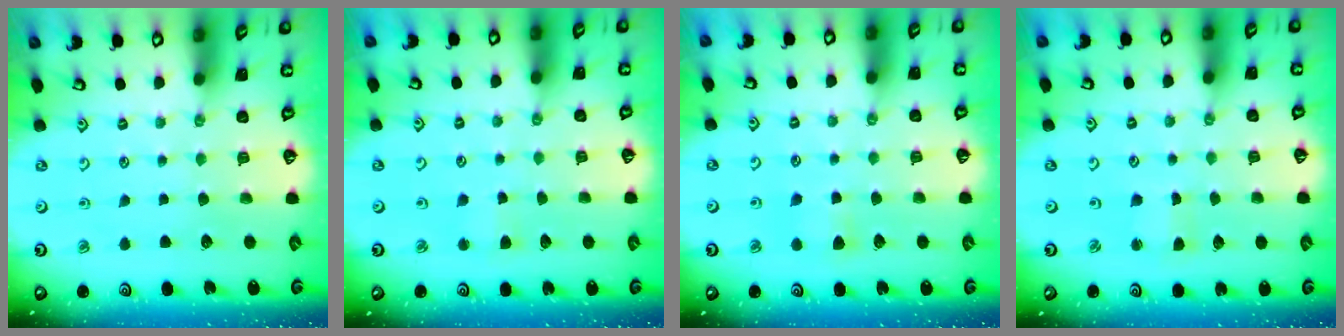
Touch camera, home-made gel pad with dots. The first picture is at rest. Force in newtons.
{"total": 2.6, "press": 2.6, "slide": 0.4}
{"total": 4.5, "press": 4.4, "slide": 0.7}
{"total": 2.8, "press": 2.8, "slide": 0.2}